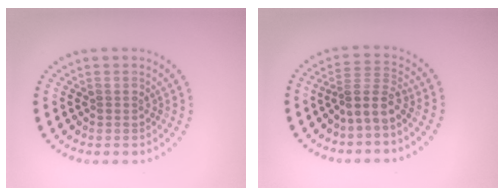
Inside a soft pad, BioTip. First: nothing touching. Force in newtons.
{"total": 2.8, "press": 2.0, "slide": 2.0}